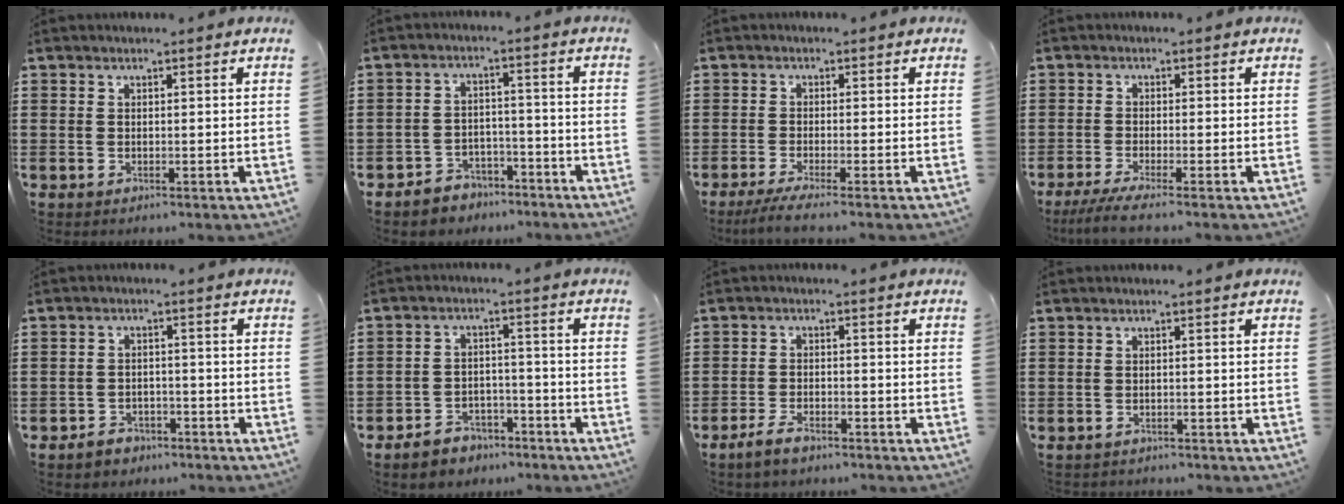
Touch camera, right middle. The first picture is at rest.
{"total": 4.0, "force": [-3.8, 1.4, -0.1], "torque": [-0.007, 0.006, -0.080]}
{"total": 2.4, "force": [-2.0, -0.3, 1.2], "torque": [-0.028, -0.006, -0.039]}
{"total": 2.7, "force": [-2.3, -0.3, 1.4], "torque": [-0.032, -0.009, -0.044]}
{"total": 2.6, "force": [-2.4, 0.9, 0.1], "torque": [-0.009, 0.004, -0.050]}
{"total": 4.2, "force": [-3.9, 1.4, 0.2], "torque": [-0.010, 0.009, -0.081]}
{"total": 3.6, "force": [-2.8, 1.2, 1.8], "torque": [-0.037, 0.007, -0.056]}
{"total": 0.9, "force": [-0.9, 0.1, 0.0], "torque": [-0.004, 0.000, -0.020]}